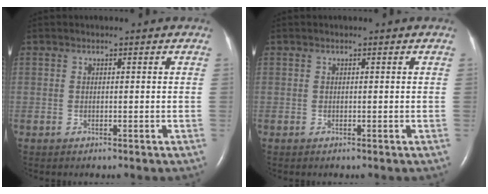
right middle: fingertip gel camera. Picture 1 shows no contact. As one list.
[{"total": 0.0}]